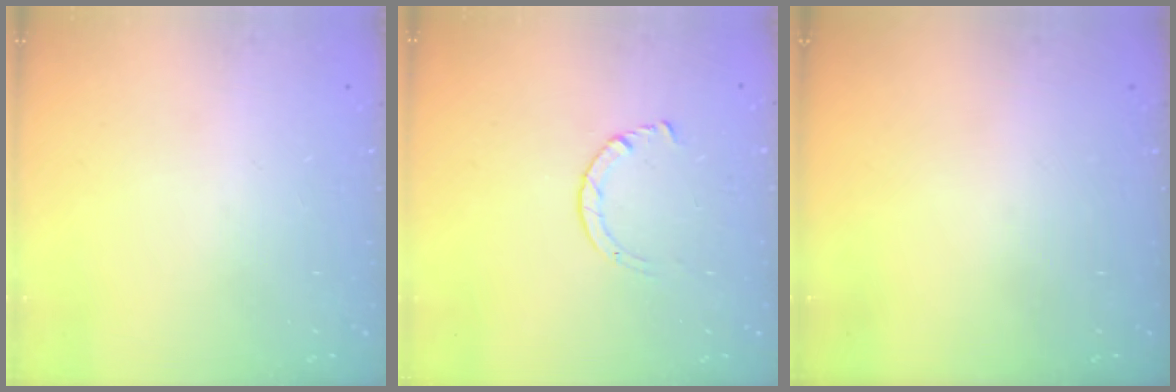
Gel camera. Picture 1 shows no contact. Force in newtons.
{"total": 2.9, "press": 2.8, "slide": 0.3}
{"total": 0.0}